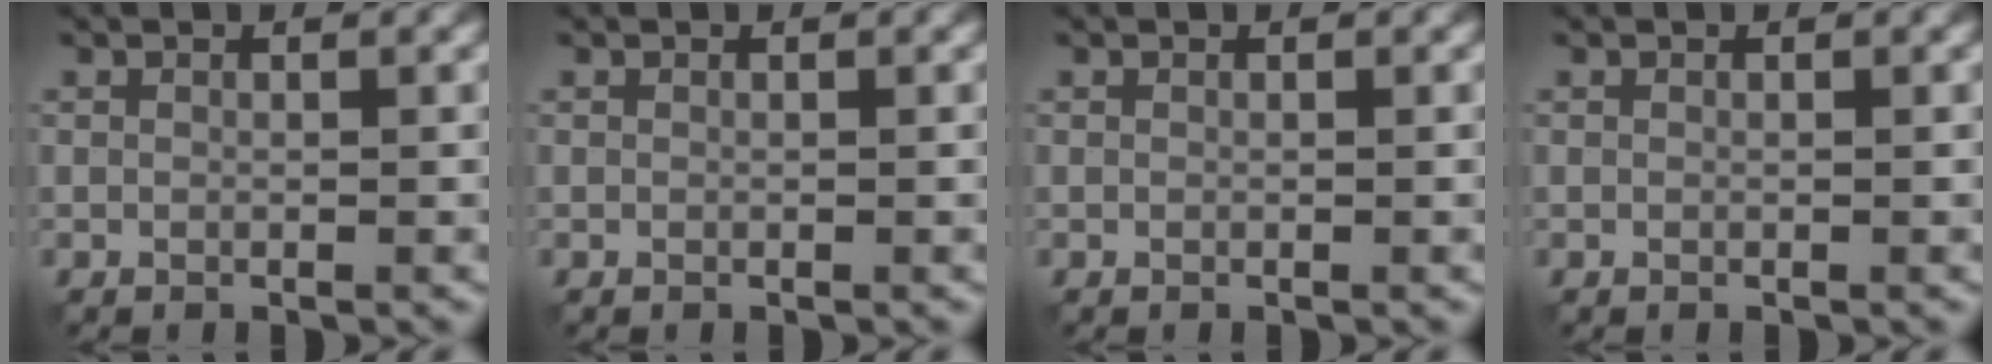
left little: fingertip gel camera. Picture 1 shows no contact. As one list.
[{"total": 0.0}, {"total": 0.0}, {"total": 0.0}]